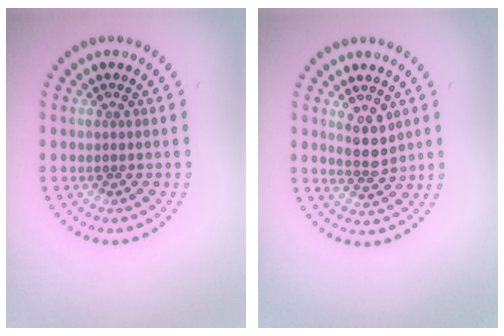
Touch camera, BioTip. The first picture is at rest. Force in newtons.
{"total": 2.4, "press": 2.2, "slide": 1.1}